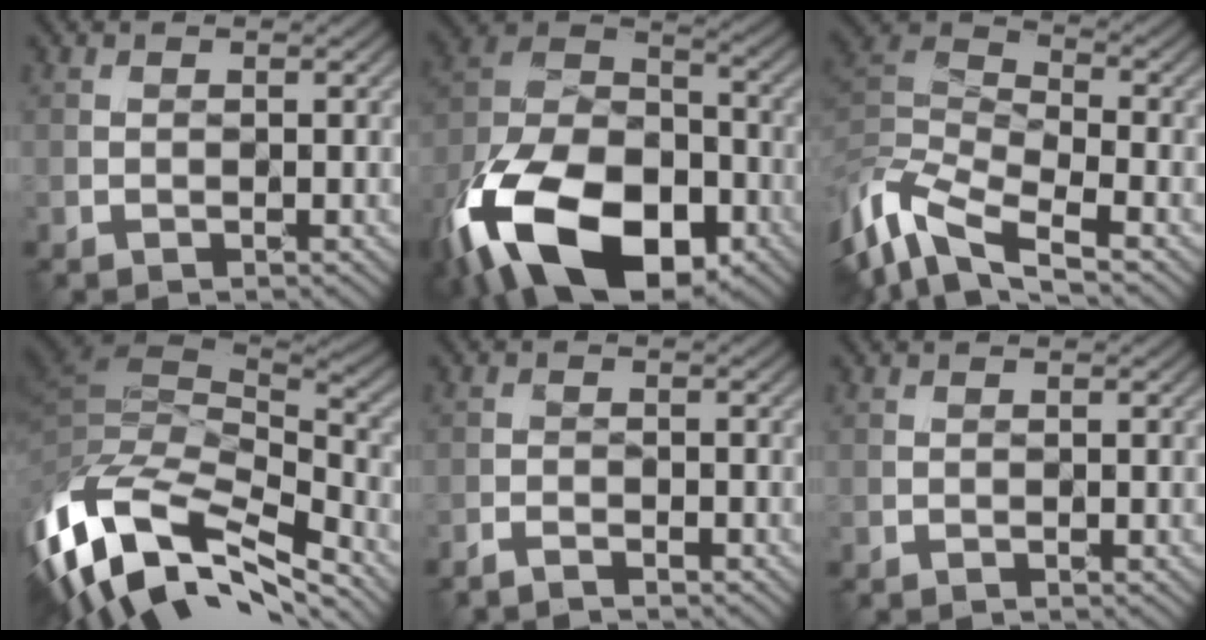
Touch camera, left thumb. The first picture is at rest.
{"total": 21.1, "force": [-11.5, 11.9, 13.0], "torque": [-0.307, -0.040, -0.195]}
{"total": 11.7, "force": [-6.2, 4.9, 8.6], "torque": [-0.205, -0.011, -0.128]}
{"total": 17.5, "force": [-7.8, 8.2, 13.4], "torque": [-0.316, -0.036, -0.121]}
{"total": 2.0, "force": [-1.8, 0.4, 0.8], "torque": [-0.019, -0.002, -0.037]}
{"total": 0.0}